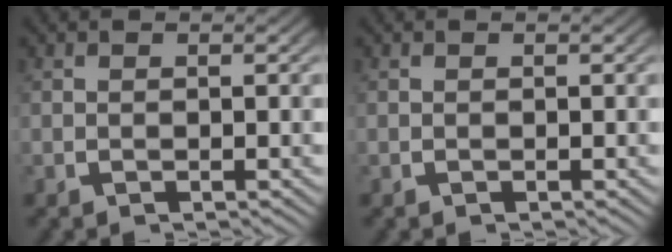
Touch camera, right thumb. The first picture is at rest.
{"total": 0.0}